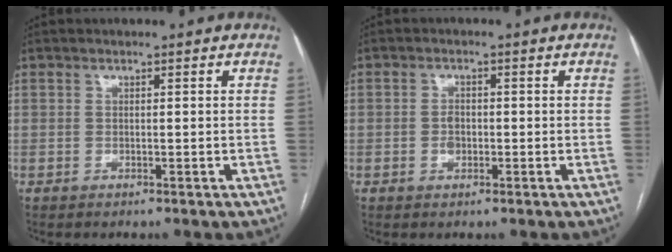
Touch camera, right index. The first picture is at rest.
{"total": 2.1, "force": [-0.4, 1.5, 1.4], "torque": [-0.023, 0.004, -0.004]}